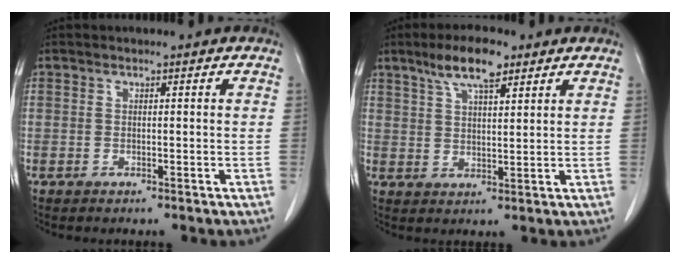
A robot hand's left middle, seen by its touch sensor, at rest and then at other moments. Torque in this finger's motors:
{"motor_torque": [0.73, -0.57, 0.09, 0.05]}